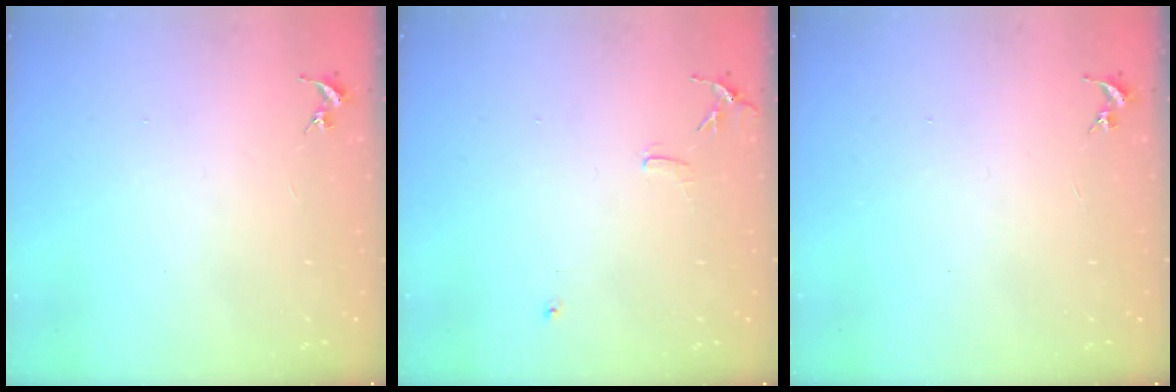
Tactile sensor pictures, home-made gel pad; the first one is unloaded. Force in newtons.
{"total": 6.2, "press": 6.1, "slide": 0.7}
{"total": 0.0}